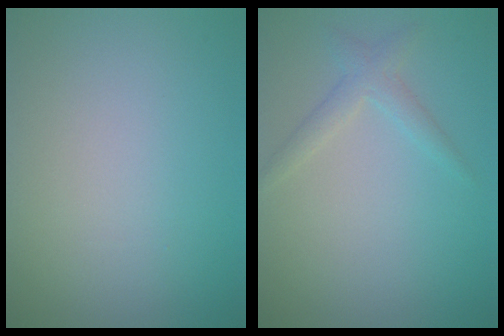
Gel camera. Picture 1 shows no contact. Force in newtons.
{"total": 1.8, "press": 1.8, "slide": 0.1}